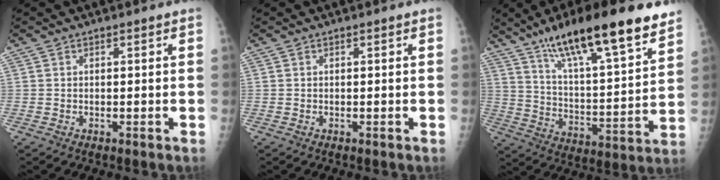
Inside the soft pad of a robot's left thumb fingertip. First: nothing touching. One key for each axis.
{"total": 0.0}
{"total": 23.9, "fx": 16.2, "fy": 5.1, "fz": 16.8, "tx": -0.252, "ty": -0.057, "tz": 0.267}